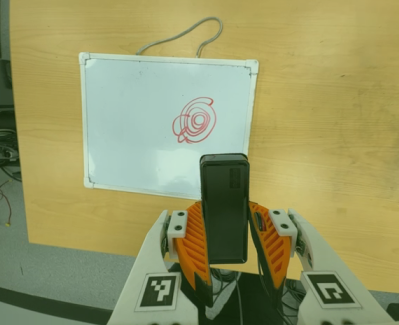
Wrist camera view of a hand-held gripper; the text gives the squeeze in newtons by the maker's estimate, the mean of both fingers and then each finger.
{"total": 3.8, "left": 2.6, "right": 4.9}